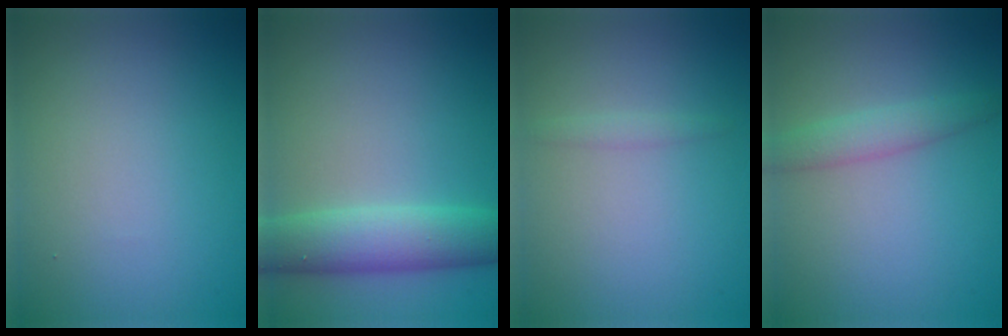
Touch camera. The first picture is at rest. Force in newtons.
{"total": 4.7, "press": 4.7, "slide": 0.3}
{"total": 0.8, "press": 0.8, "slide": 0.1}
{"total": 2.3, "press": 2.3, "slide": 0.0}